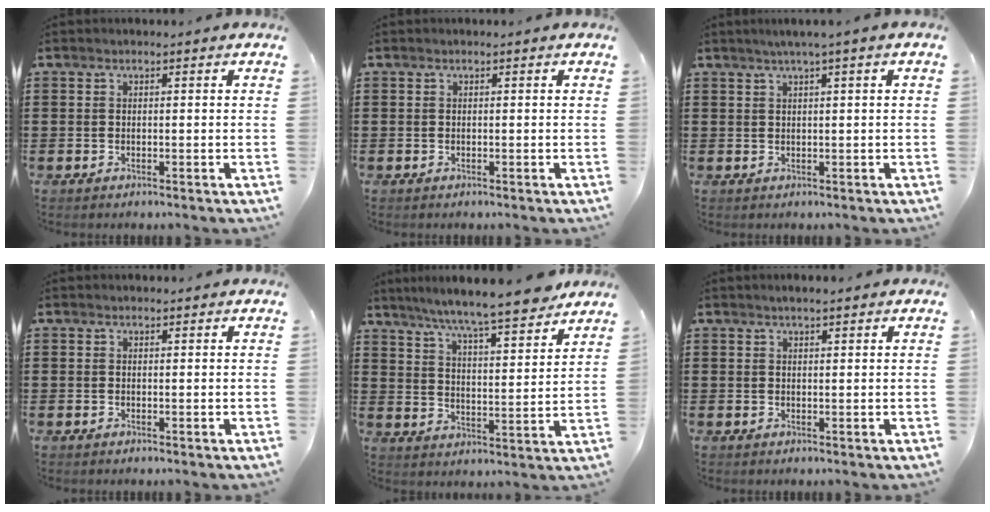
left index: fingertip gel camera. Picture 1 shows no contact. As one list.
[{"total": 0.0}, {"total": 1.6, "force": [0.9, -0.4, 1.3], "torque": [-0.024, -0.003, 0.015]}, {"total": 0.5, "force": [0.5, 0.2, 0.0], "torque": [-0.002, 0.001, 0.010]}, {"total": 8.1, "force": [7.4, 0.0, 3.4], "torque": [-0.086, -0.047, 0.125]}, {"total": 1.5, "force": [1.2, 0.2, 0.8], "torque": [-0.016, 0.002, 0.023]}]